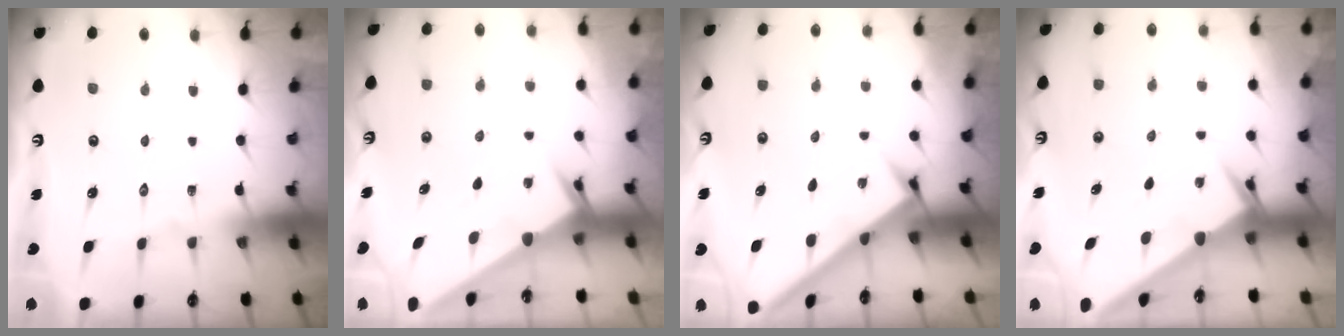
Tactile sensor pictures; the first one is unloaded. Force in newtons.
{"total": 2.5, "press": 2.5, "slide": 0.2}
{"total": 2.5, "press": 2.5, "slide": 0.3}
{"total": 2.6, "press": 2.6, "slide": 0.3}